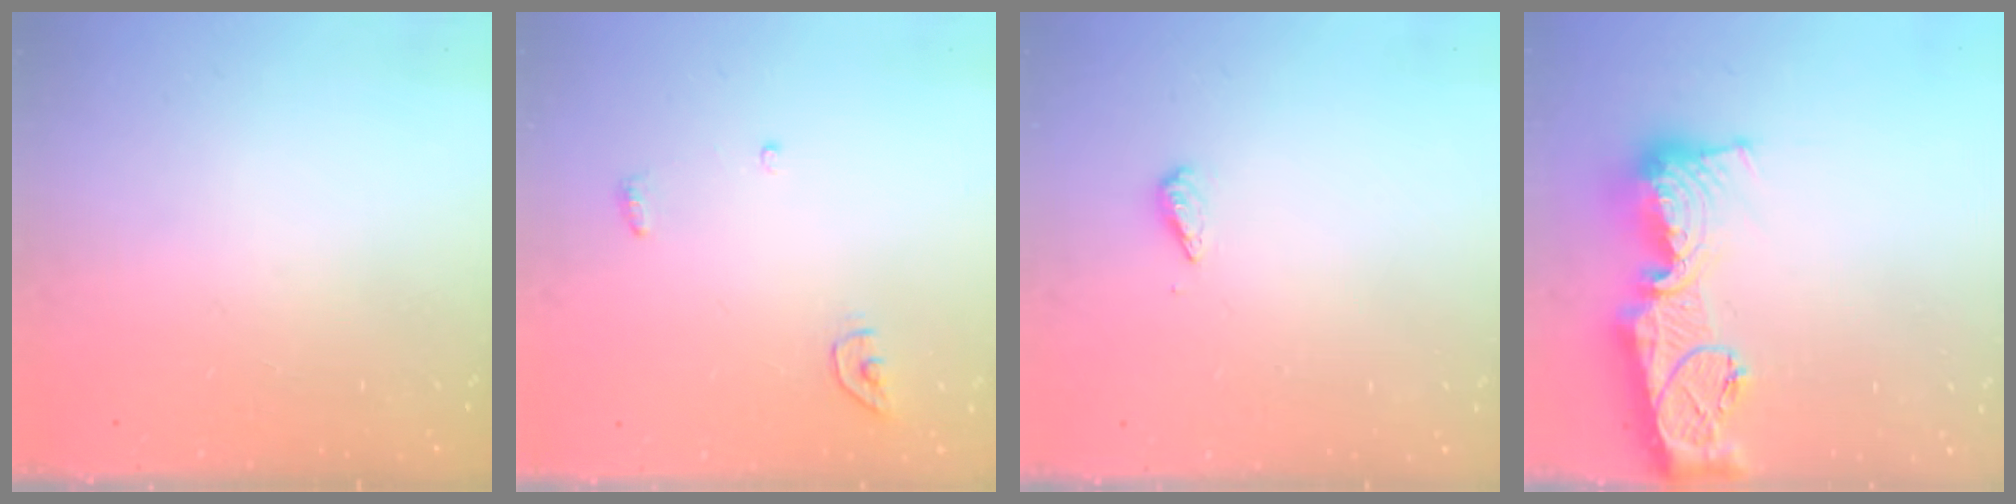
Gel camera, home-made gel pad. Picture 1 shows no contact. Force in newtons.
{"total": 3.9, "press": 3.8, "slide": 0.3}
{"total": 2.9, "press": 2.9, "slide": 0.4}
{"total": 18.5, "press": 18.4, "slide": 1.7}